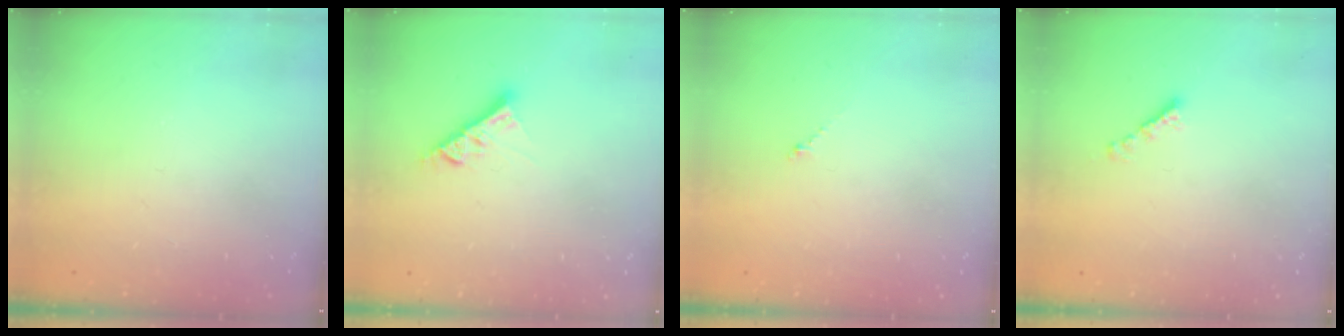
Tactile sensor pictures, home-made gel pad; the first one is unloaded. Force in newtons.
{"total": 7.7, "press": 7.7, "slide": 0.3}
{"total": 0.7, "press": 0.6, "slide": 0.4}
{"total": 2.2, "press": 2.1, "slide": 0.7}